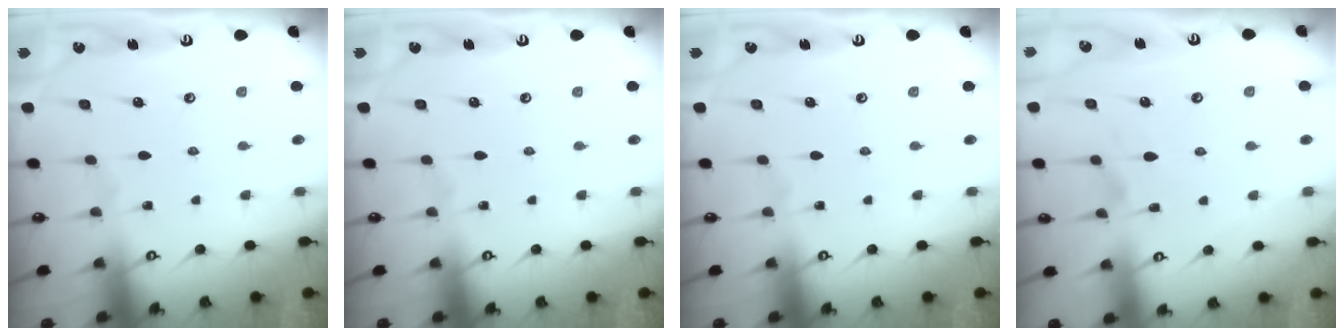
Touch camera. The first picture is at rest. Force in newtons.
{"total": 0.0}
{"total": 0.0}
{"total": 1.8, "press": 1.4, "slide": 1.2}